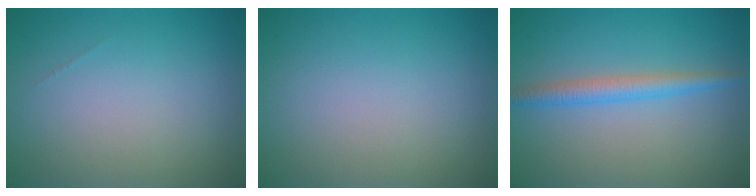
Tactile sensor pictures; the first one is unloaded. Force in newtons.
{"total": 0.0}
{"total": 2.5, "press": 2.5, "slide": 0.1}